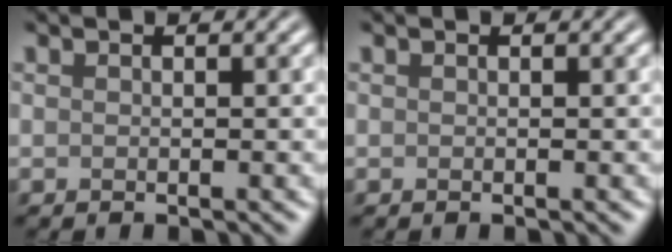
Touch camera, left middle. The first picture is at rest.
{"total": 0.0}